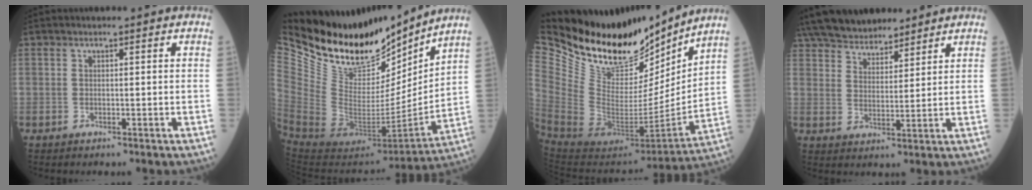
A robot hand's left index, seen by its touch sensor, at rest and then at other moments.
{"total": 23.8, "force": [20.5, 8.6, 8.6], "torque": [-0.187, -0.037, 0.353]}
{"total": 26.6, "force": [22.2, 9.2, 11.4], "torque": [-0.237, -0.034, 0.376]}
{"total": 15.2, "force": [13.2, 5.1, 5.4], "torque": [-0.110, 0.031, 0.225]}